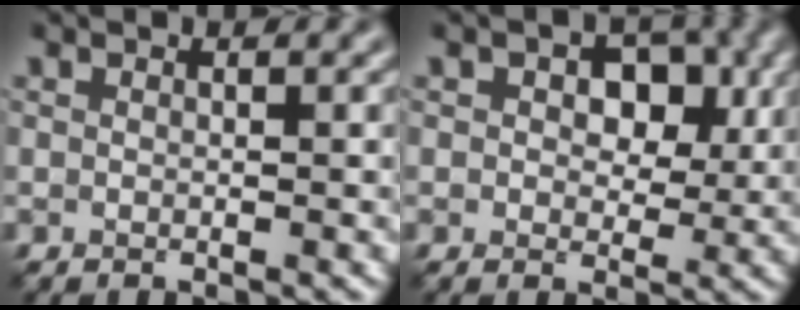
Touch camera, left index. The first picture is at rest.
{"total": 5.2, "force": [1.4, 3.4, 3.8], "torque": [-0.049, -0.004, 0.012]}